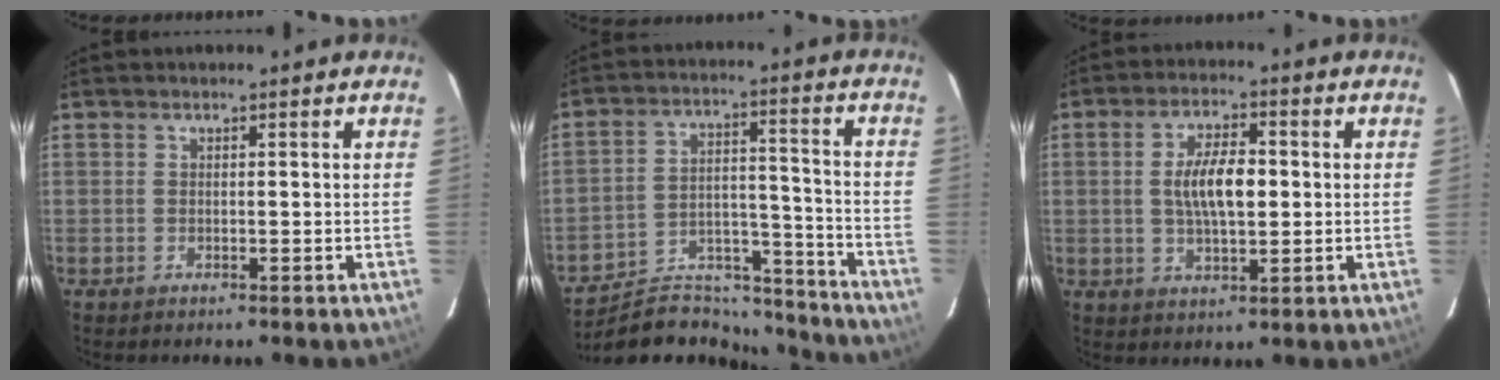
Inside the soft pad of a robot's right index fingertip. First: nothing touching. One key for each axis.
{"total": 18.6, "fx": -17.3, "fy": 5.8, "fz": 3.7, "tx": -0.073, "ty": 0.039, "tz": -0.254}
{"total": 8.3, "fx": 0.4, "fy": 3.4, "fz": 7.6, "tx": -0.141, "ty": 0.007, "tz": 0.010}